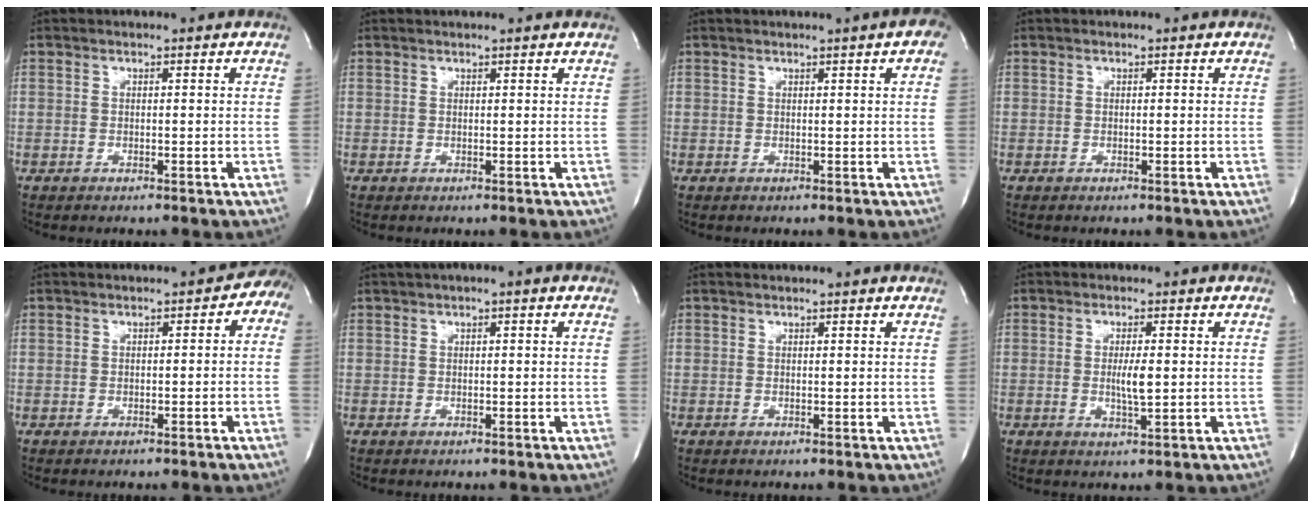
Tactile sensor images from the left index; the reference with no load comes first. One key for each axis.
{"total": 1.2, "fx": 1.1, "fy": -0.3, "fz": 0.4, "tx": -0.012, "ty": 0.006, "tz": 0.021}
{"total": 3.7, "fx": 1.9, "fy": 0.4, "fz": 3.1, "tx": -0.033, "ty": 0.003, "tz": 0.014}
{"total": 0.0}
{"total": 2.7, "fx": -0.9, "fy": 1.9, "fz": 1.7, "tx": -0.008, "ty": 0.021, "tz": -0.017}
{"total": 1.9, "fx": 0.5, "fy": 0.3, "fz": 1.8, "tx": -0.033, "ty": 0.008, "tz": 0.004}
{"total": 1.1, "fx": 1.0, "fy": -0.2, "fz": 0.3, "tx": -0.010, "ty": 0.007, "tz": 0.016}
{"total": 3.3, "fx": -0.1, "fy": 0.6, "fz": 3.3, "tx": -0.059, "ty": -0.004, "tz": -0.001}